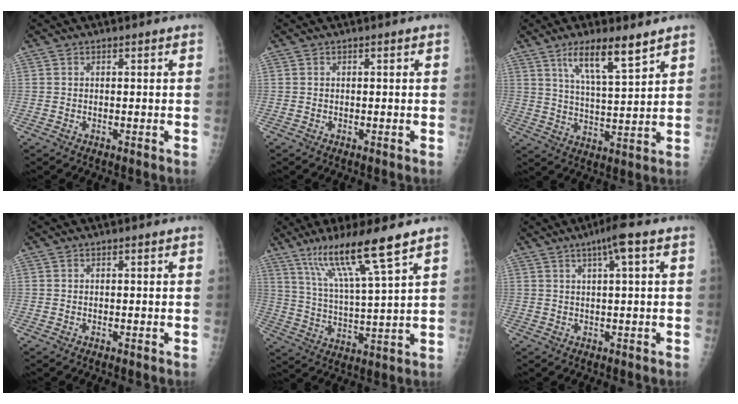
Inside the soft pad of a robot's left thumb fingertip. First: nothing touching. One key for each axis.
{"total": 0.0}
{"total": 9.9, "fx": 6.4, "fy": 1.9, "fz": 7.4, "tx": -0.121, "ty": -0.036, "tz": 0.119}
{"total": 0.0}
{"total": 13.4, "fx": 8.8, "fy": 0.3, "fz": 10.1, "tx": -0.187, "ty": -0.038, "tz": 0.166}
{"total": 4.7, "fx": 2.0, "fy": 0.2, "fz": 4.3, "tx": -0.072, "ty": 0.008, "tz": 0.032}